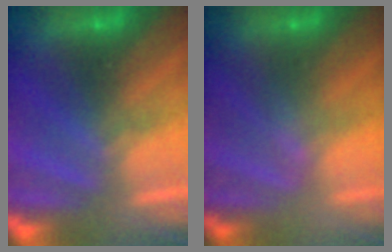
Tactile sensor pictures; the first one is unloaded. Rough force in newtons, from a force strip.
{"total": 2.1}